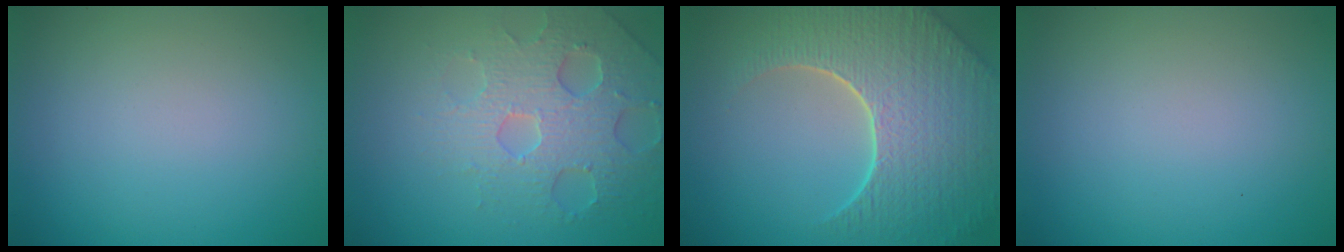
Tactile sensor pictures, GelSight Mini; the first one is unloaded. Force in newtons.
{"total": 4.6, "press": 4.5, "slide": 1.0}
{"total": 9.1, "press": 6.5, "slide": 6.4}
{"total": 0.0}